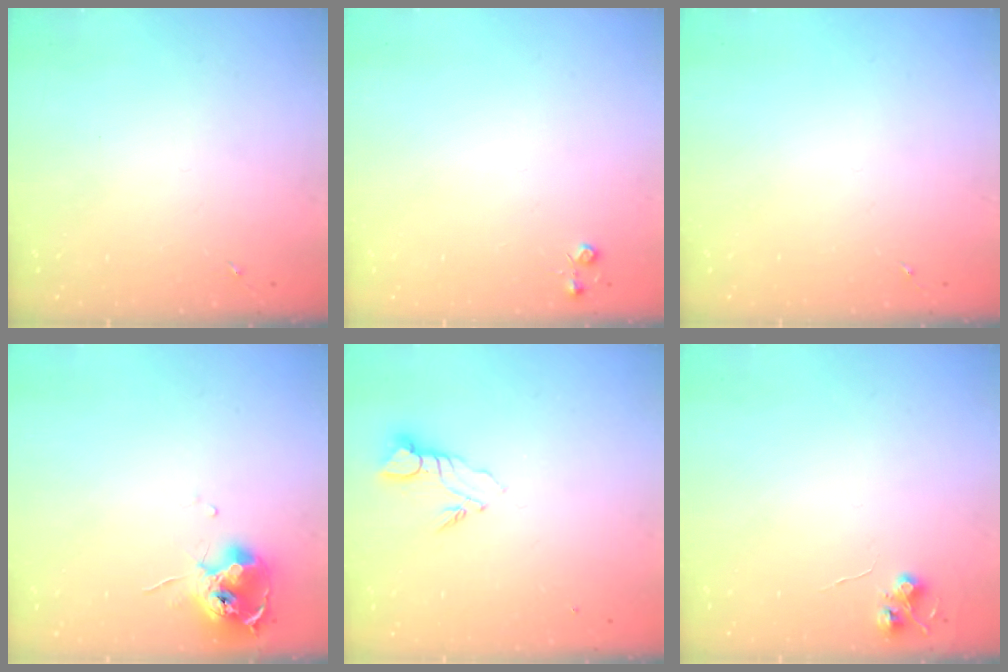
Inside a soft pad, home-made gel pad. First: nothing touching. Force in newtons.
{"total": 3.7, "press": 3.7, "slide": 0.5}
{"total": 0.0}
{"total": 11.5, "press": 11.4, "slide": 0.6}
{"total": 4.2, "press": 4.2, "slide": 0.1}
{"total": 5.5, "press": 5.5, "slide": 0.5}